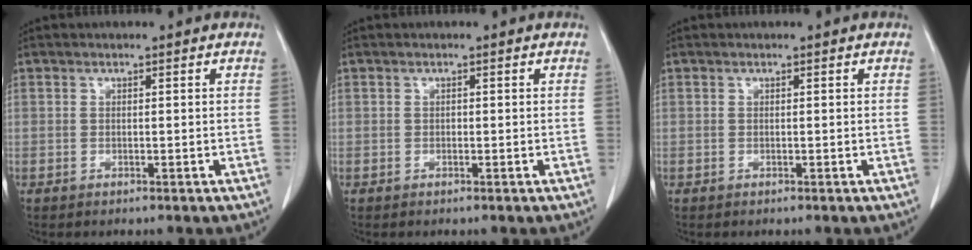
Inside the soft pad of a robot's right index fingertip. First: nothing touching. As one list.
[{"total": 0.0}, {"total": 0.0}]